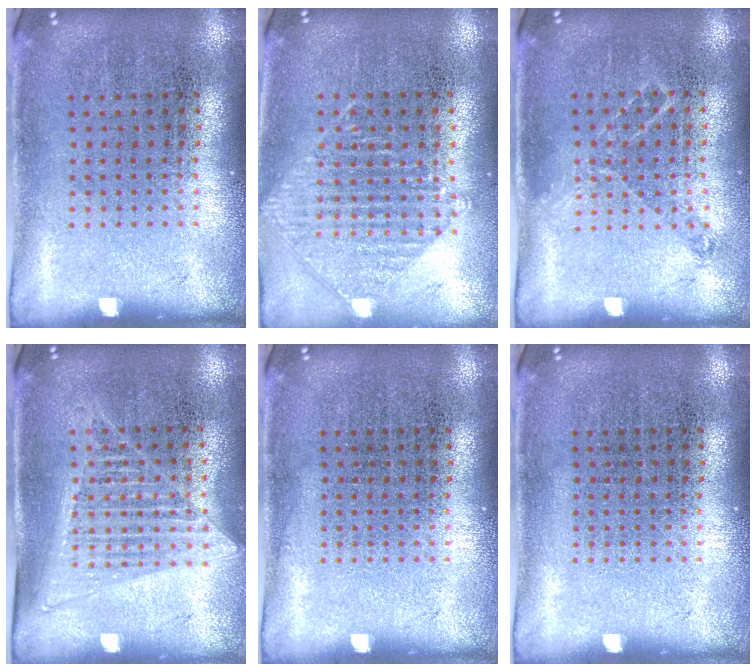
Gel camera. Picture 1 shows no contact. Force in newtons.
{"total": 0.9, "press": 0.9, "slide": 0.1}
{"total": 1.0, "press": 0.9, "slide": 0.3}
{"total": 1.4, "press": 1.2, "slide": 0.6}
{"total": 0.0}
{"total": 0.0}